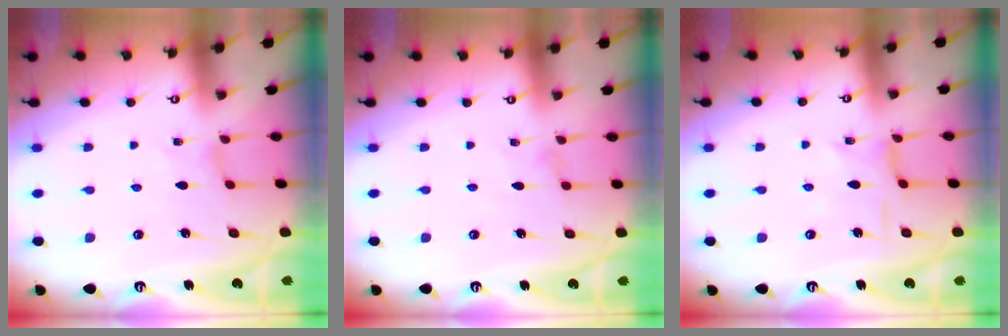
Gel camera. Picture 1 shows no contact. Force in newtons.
{"total": 0.0}
{"total": 1.5, "press": 1.5, "slide": 0.1}